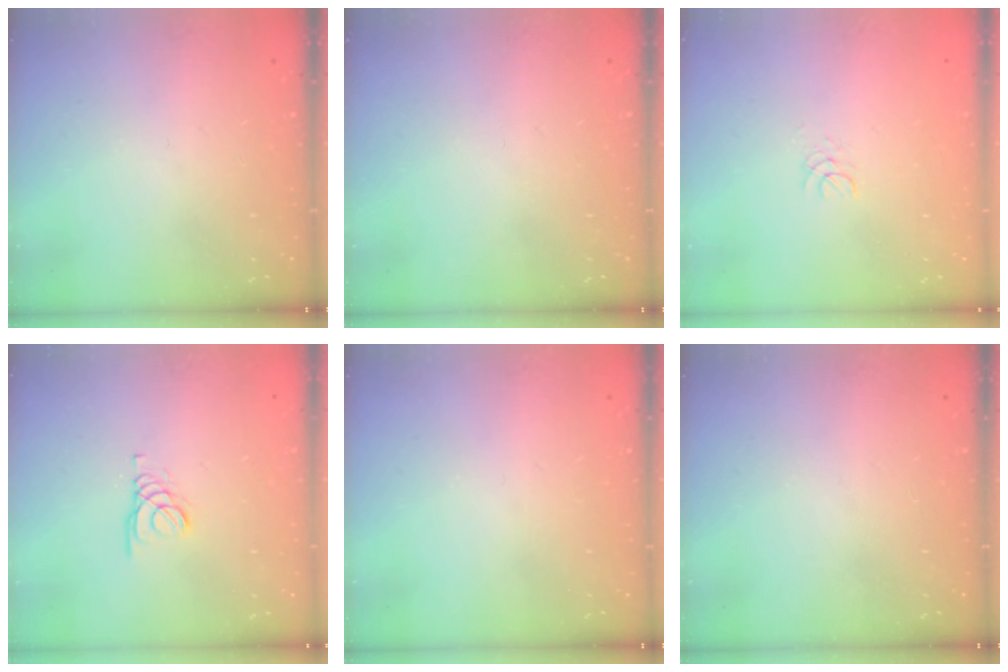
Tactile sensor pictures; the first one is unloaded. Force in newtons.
{"total": 0.0}
{"total": 1.3, "press": 1.3, "slide": 0.1}
{"total": 1.8, "press": 1.8, "slide": 0.2}
{"total": 0.0}
{"total": 0.0}